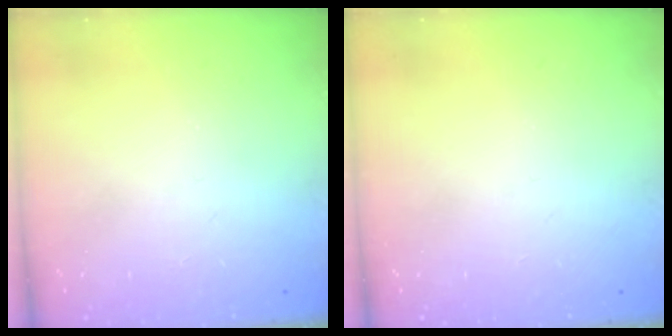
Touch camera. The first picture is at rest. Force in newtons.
{"total": 0.0}